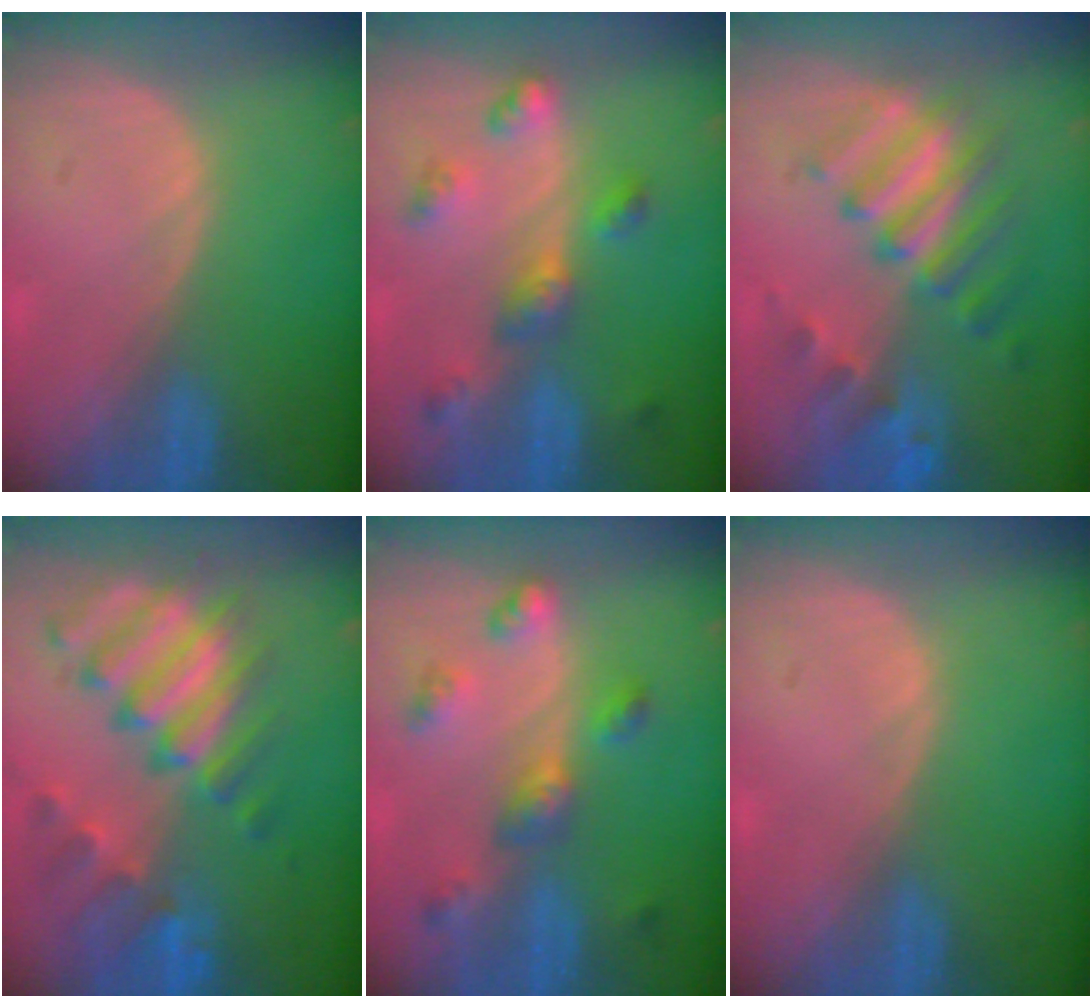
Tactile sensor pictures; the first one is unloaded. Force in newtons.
{"total": 6.4, "press": 5.7, "slide": 2.8}
{"total": 9.4, "press": 8.3, "slide": 4.3}
{"total": 11.6, "press": 10.0, "slide": 6.0}
{"total": 6.4, "press": 5.7, "slide": 2.8}
{"total": 0.0}